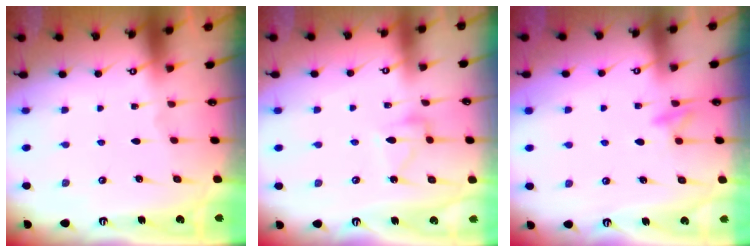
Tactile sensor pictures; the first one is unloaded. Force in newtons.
{"total": 6.5, "press": 6.5, "slide": 0.1}
{"total": 8.1, "press": 8.0, "slide": 0.8}